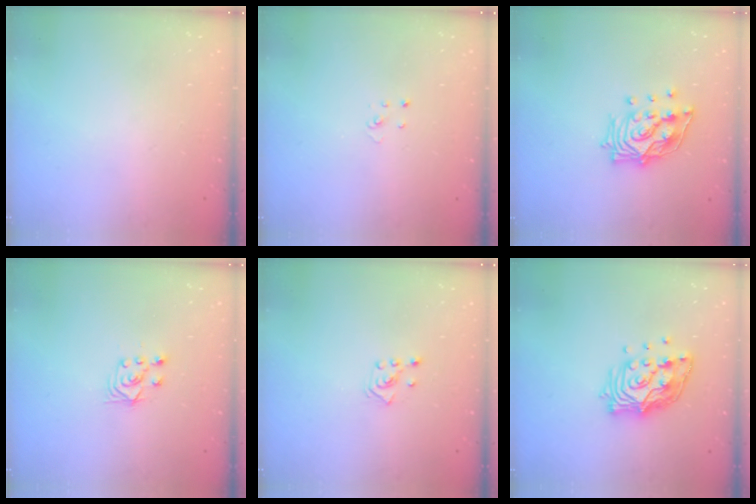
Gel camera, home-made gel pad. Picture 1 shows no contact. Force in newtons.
{"total": 1.9, "press": 1.9, "slide": 0.2}
{"total": 14.5, "press": 14.4, "slide": 1.6}
{"total": 3.8, "press": 3.7, "slide": 0.9}
{"total": 2.8, "press": 2.7, "slide": 0.7}
{"total": 14.3, "press": 14.1, "slide": 2.7}